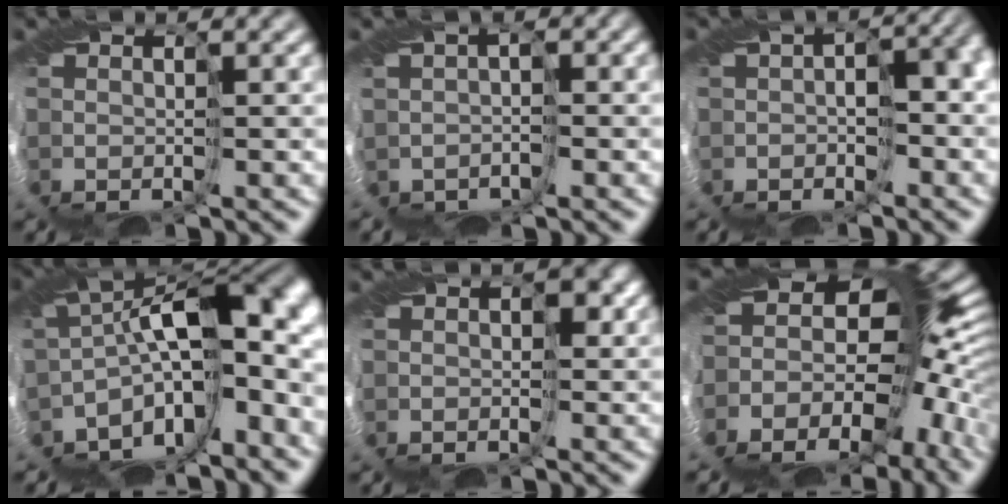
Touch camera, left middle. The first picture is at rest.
{"total": 1.5, "force": [-1.0, 1.1, 0.4], "torque": [0.002, -0.002, -0.018]}
{"total": 3.5, "force": [-1.4, 1.9, 2.5], "torque": [-0.031, -0.001, -0.018]}
{"total": 14.0, "force": [-4.1, 6.6, 11.6], "torque": [-0.161, -0.007, -0.062]}
{"total": 2.4, "force": [0.5, 1.8, 1.6], "torque": [-0.012, 0.006, -0.001]}
{"total": 14.5, "force": [-1.6, 8.7, 11.5], "torque": [-0.167, 0.017, -0.024]}